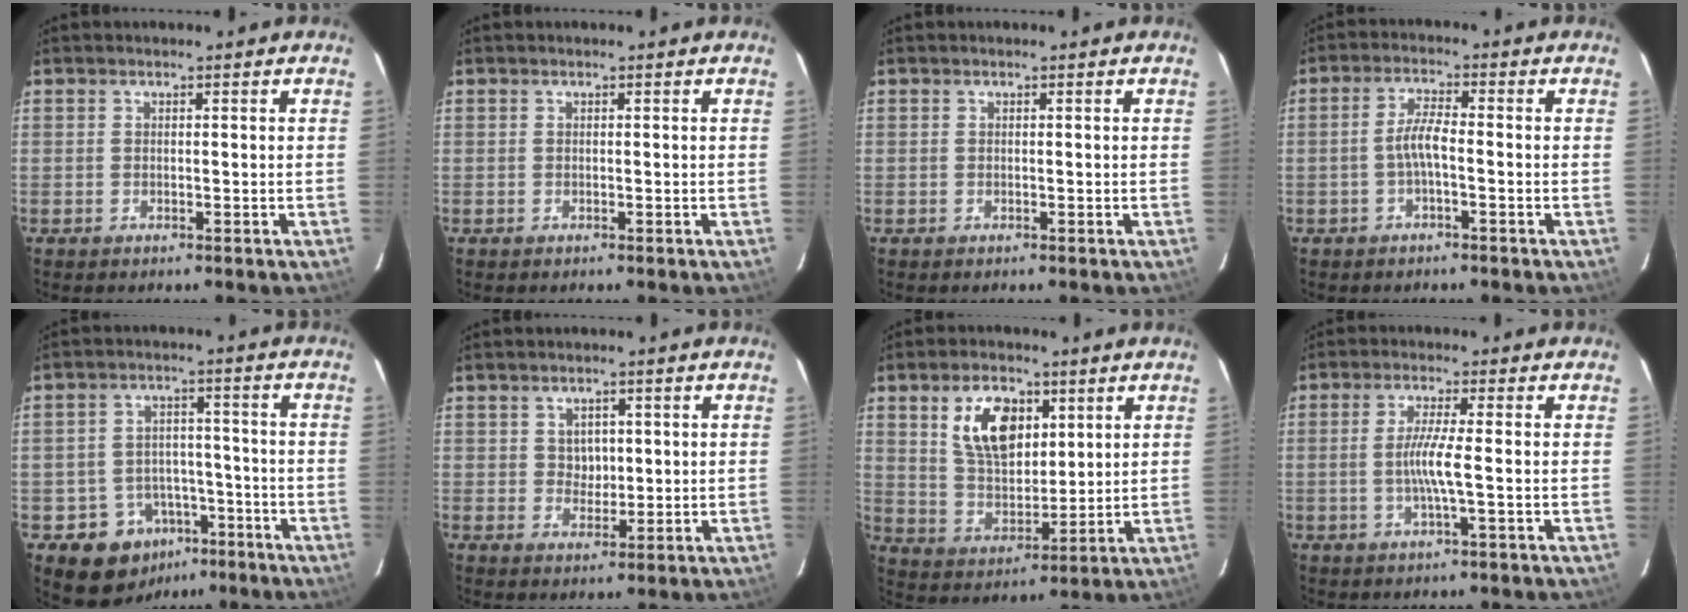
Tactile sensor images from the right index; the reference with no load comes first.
{"total": 0.0}
{"total": 0.0}
{"total": 3.7, "force": [-1.2, 0.6, 3.4], "torque": [-0.072, 0.008, -0.025]}
{"total": 10.3, "force": [-5.9, 8.1, 2.3], "torque": [-0.055, 0.032, -0.065]}
{"total": 3.3, "force": [0.7, 2.9, 1.4], "torque": [-0.018, 0.007, 0.015]}
{"total": 11.8, "force": [4.9, 6.8, 8.3], "torque": [-0.147, 0.013, 0.101]}
{"total": 5.6, "force": [-1.2, -0.5, 5.4], "torque": [-0.105, -0.004, -0.023]}